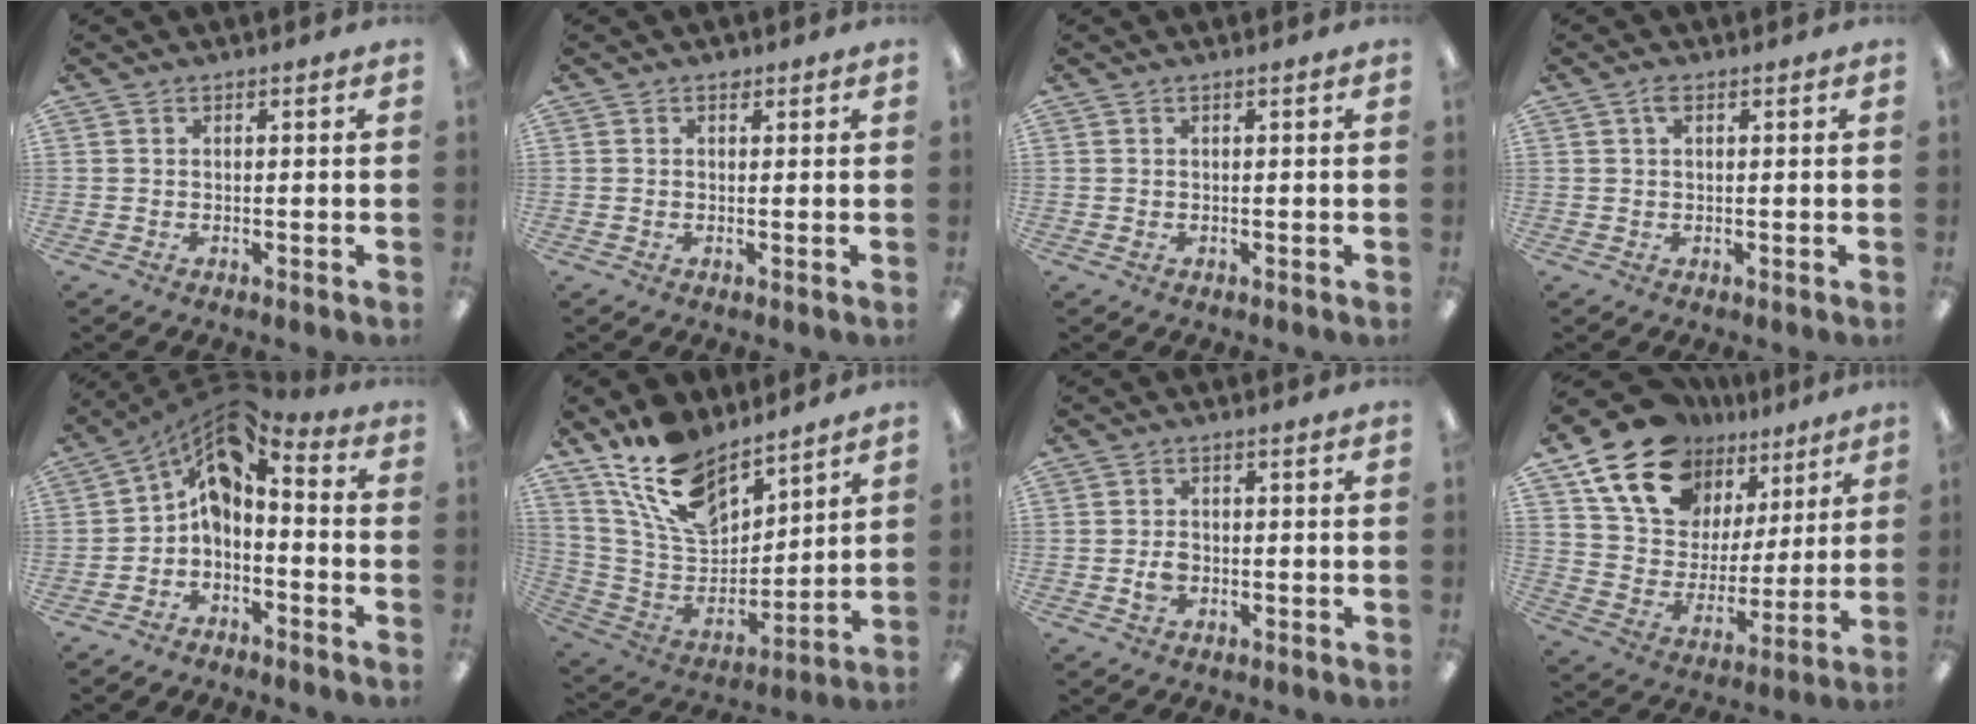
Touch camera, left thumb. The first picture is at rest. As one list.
[{"total": 1.1, "force": [0.5, 0.8, 0.6], "torque": [-0.004, -0.002, 0.008]}, {"total": 0.8, "force": [0.1, 0.2, 0.7], "torque": [-0.014, -0.001, 0.002]}, {"total": 1.7, "force": [1.1, 0.8, 1.1], "torque": [-0.027, 0.007, 0.017]}, {"total": 7.2, "force": [1.4, 4.5, 5.4], "torque": [-0.083, -0.013, 0.029]}, {"total": 16.3, "force": [12.4, 7.9, 7.0], "torque": [-0.152, -0.067, 0.234]}, {"total": 2.8, "force": [-0.5, 2.0, 1.9], "torque": [-0.035, 0.003, -0.008]}, {"total": 18.7, "force": [13.4, 11.4, 6.5], "torque": [-0.136, -0.072, 0.249]}]